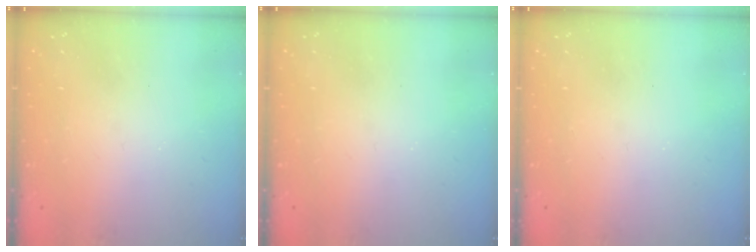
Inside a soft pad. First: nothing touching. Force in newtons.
{"total": 0.0}
{"total": 0.0}